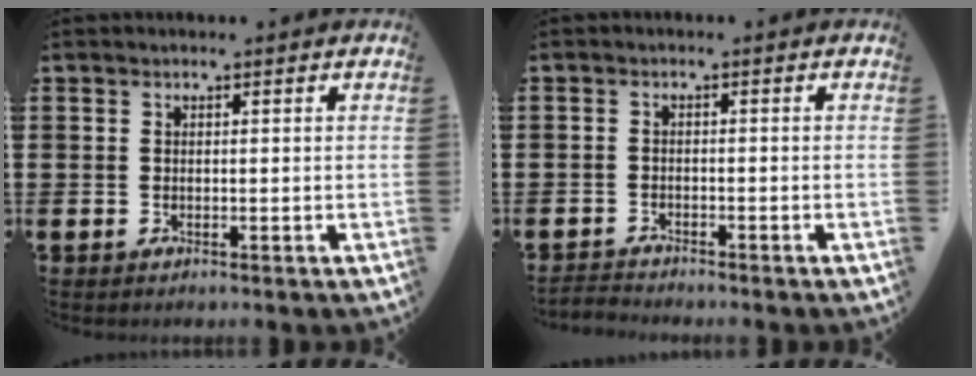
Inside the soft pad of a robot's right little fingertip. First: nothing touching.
{"total": 1.4, "force": [-1.4, 0.0, -0.1], "torque": [-0.002, 0.002, -0.028]}